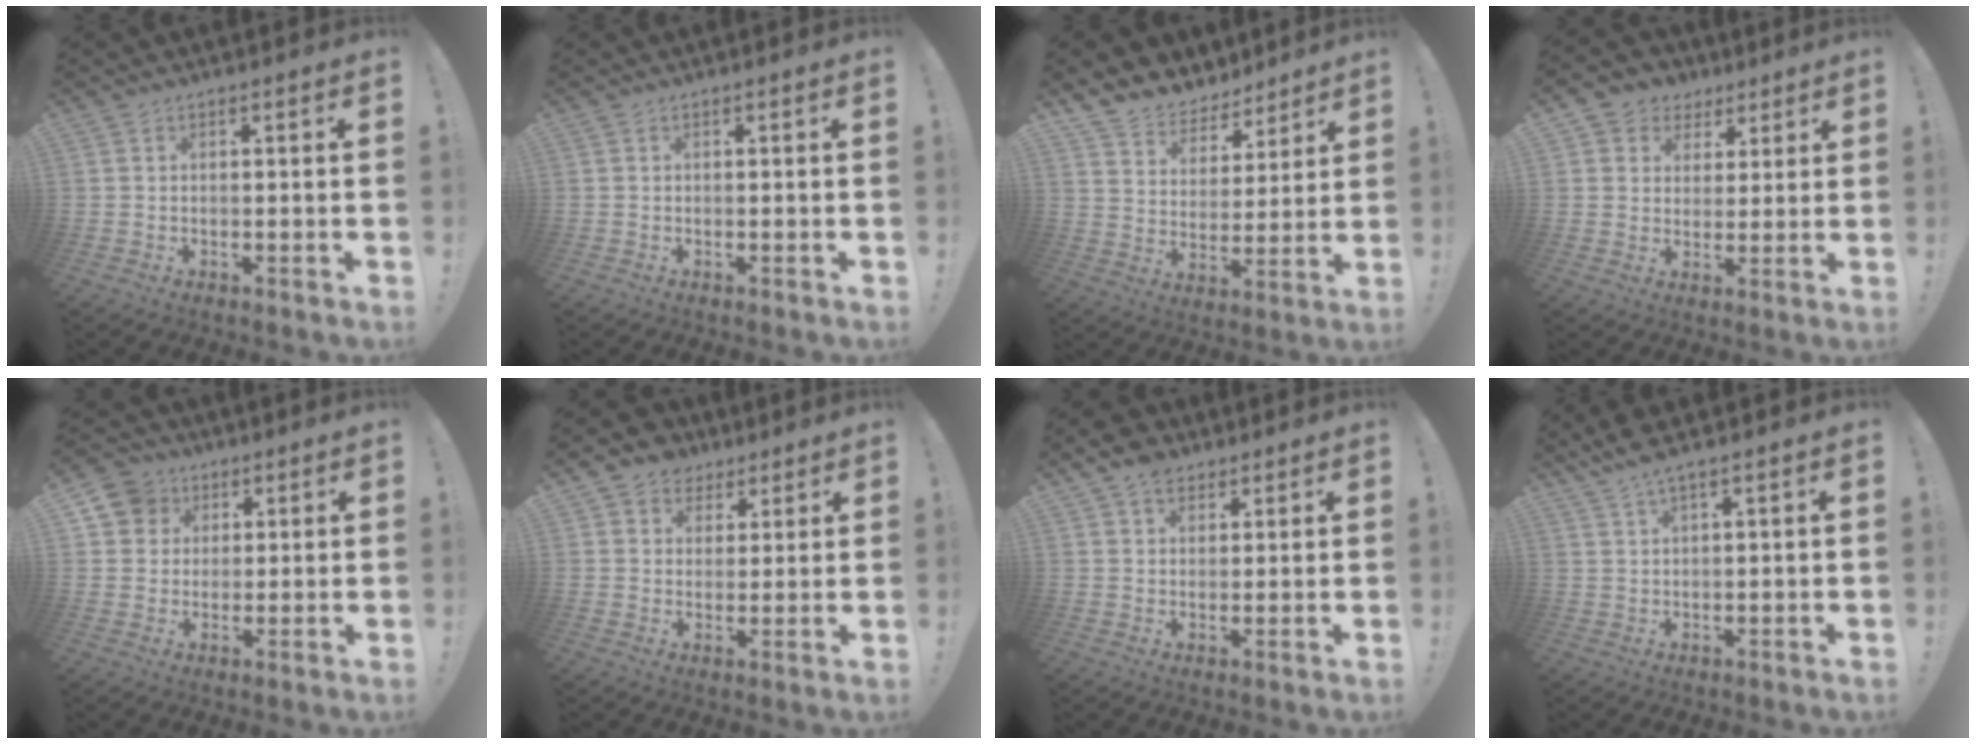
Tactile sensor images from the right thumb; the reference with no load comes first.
{"total": 0.0}
{"total": 8.3, "force": [6.5, 5.1, 0.7], "torque": [-0.019, -0.060, 0.128]}
{"total": 6.5, "force": [2.6, 5.9, 0.9], "torque": [-0.006, -0.018, 0.053]}
{"total": 8.6, "force": [3.5, 7.6, 2.1], "torque": [-0.024, -0.019, 0.069]}
{"total": 6.9, "force": [3.3, 5.9, 1.1], "torque": [-0.010, -0.019, 0.067]}
{"total": 7.0, "force": [4.5, 5.0, 1.9], "torque": [-0.023, -0.022, 0.085]}
{"total": 4.1, "force": [3.1, 0.1, 2.7], "torque": [-0.053, -0.011, 0.054]}